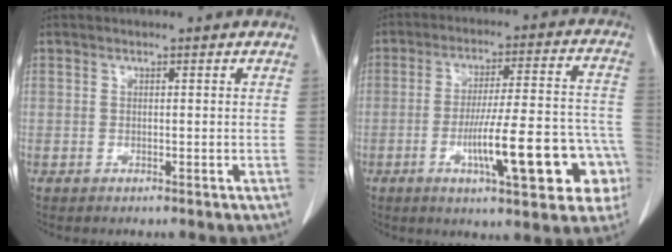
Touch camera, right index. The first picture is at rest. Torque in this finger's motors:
{"motor_torque": [1.42, -0.32, 0.45, 0.17]}